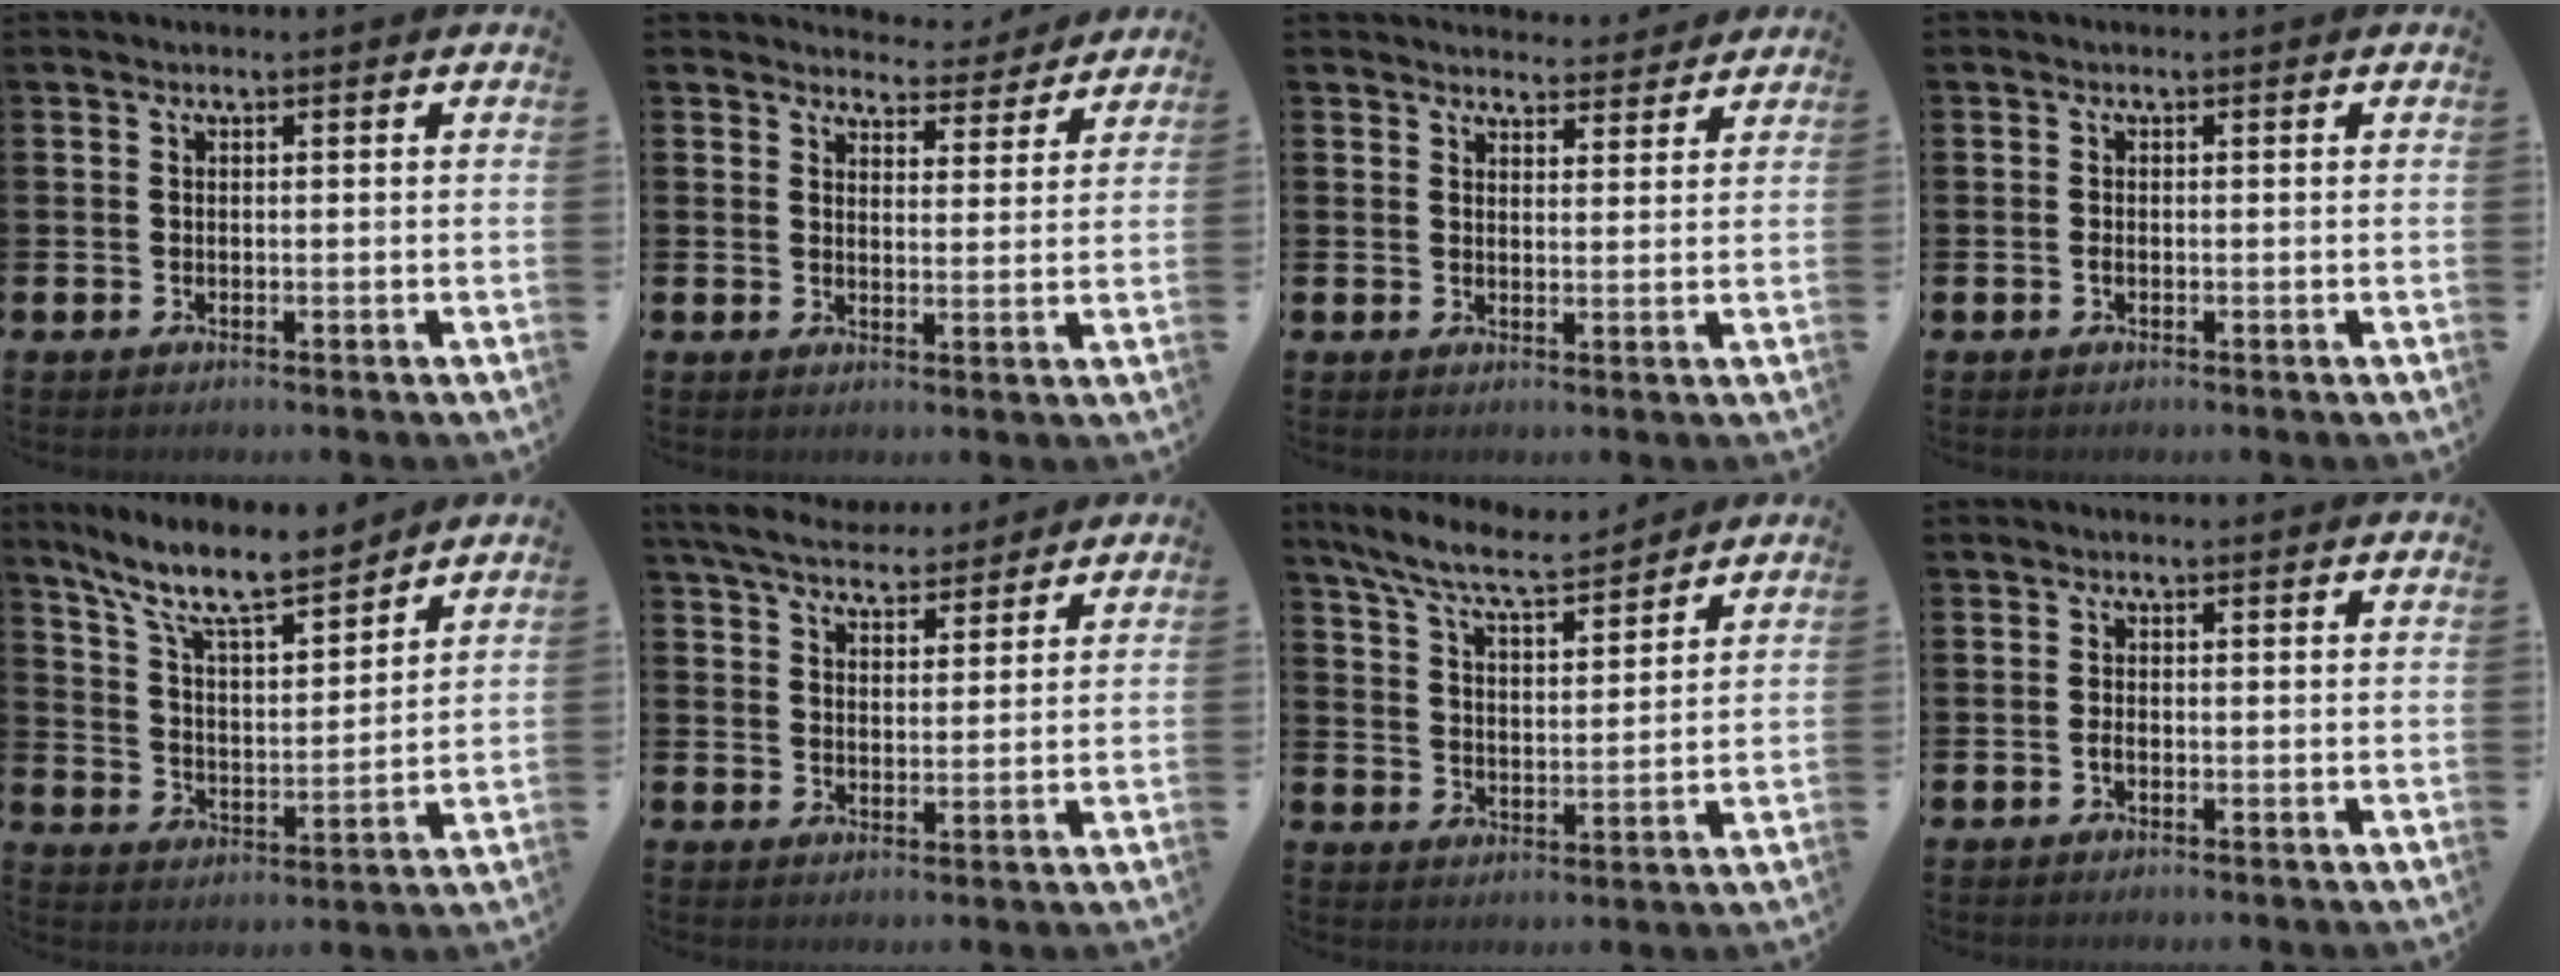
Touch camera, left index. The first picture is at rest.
{"total": 4.2, "force": [4.1, 1.0, -0.1], "torque": [-0.005, -0.035, 0.071]}
{"total": 3.6, "force": [3.6, 0.8, -0.1], "torque": [0.004, -0.022, 0.064]}
{"total": 0.7, "force": [-0.4, 0.3, 0.5], "torque": [-0.017, 0.004, -0.007]}
{"total": 10.1, "force": [8.9, 1.9, 4.6], "torque": [-0.118, -0.051, 0.156]}
{"total": 6.0, "force": [5.6, 1.6, 1.6], "torque": [-0.057, -0.022, 0.102]}
{"total": 7.8, "force": [7.1, 0.8, 2.9], "torque": [-0.087, -0.039, 0.127]}
{"total": 1.0, "force": [-0.6, 0.4, 0.7], "torque": [-0.021, 0.001, -0.010]}